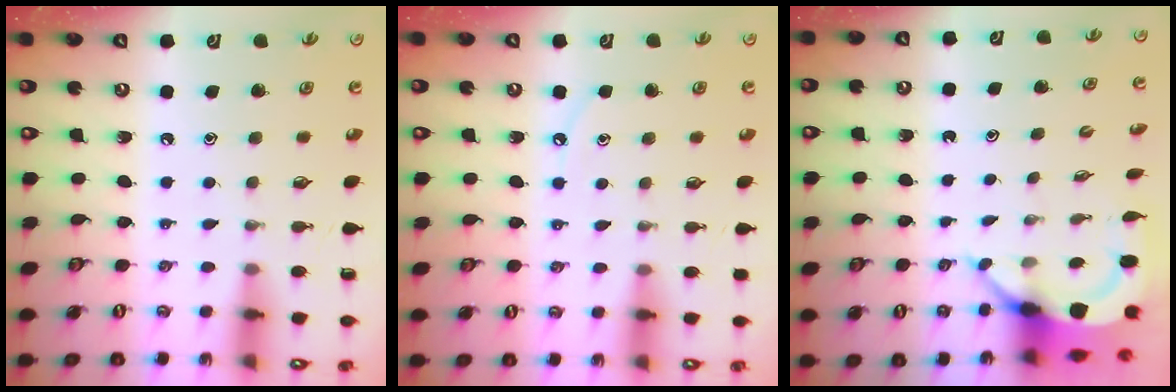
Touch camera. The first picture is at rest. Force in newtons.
{"total": 4.6, "press": 4.5, "slide": 0.6}
{"total": 5.2, "press": 5.1, "slide": 0.5}